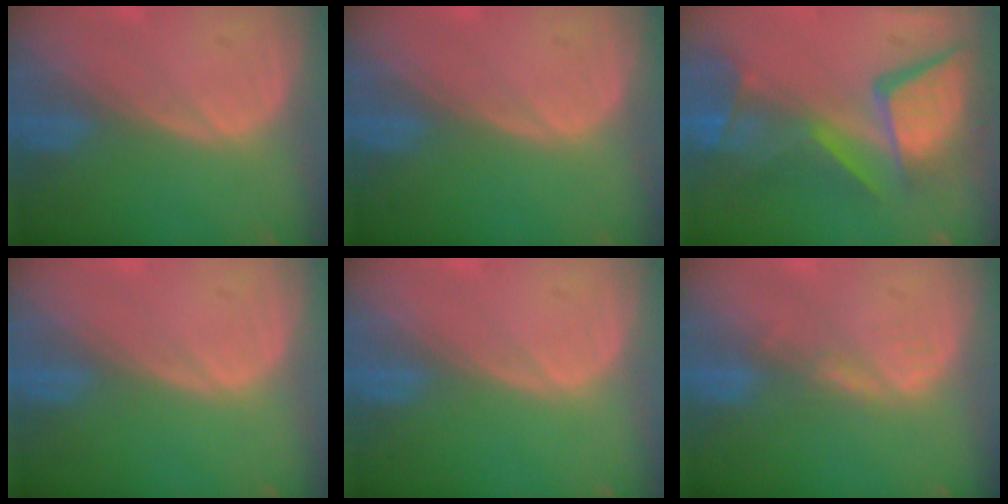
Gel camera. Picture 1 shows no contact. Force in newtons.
{"total": 0.0}
{"total": 13.3, "press": 11.0, "slide": 7.6}
{"total": 0.0}
{"total": 0.0}
{"total": 1.6, "press": 1.6, "slide": 0.2}